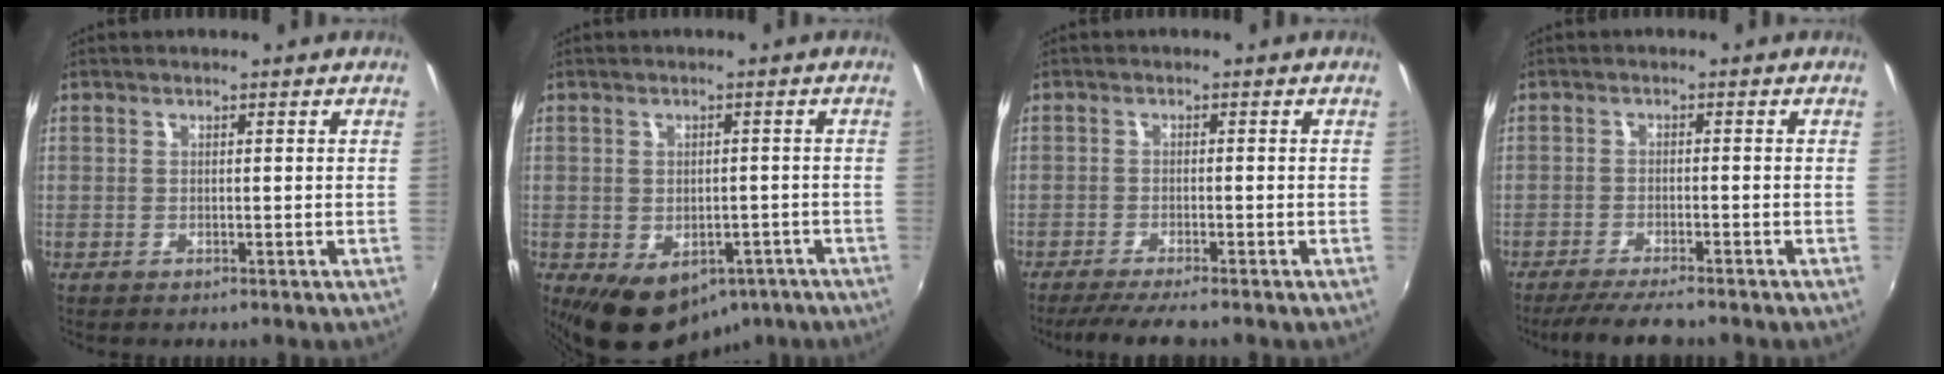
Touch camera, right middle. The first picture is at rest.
{"total": 11.0, "force": [-5.8, 7.5, 5.6], "torque": [-0.102, -0.011, -0.060]}
{"total": 5.7, "force": [-4.8, -0.3, 3.1], "torque": [-0.066, -0.019, -0.079]}
{"total": 6.7, "force": [-5.8, 0.4, 3.4], "torque": [-0.079, -0.019, -0.097]}